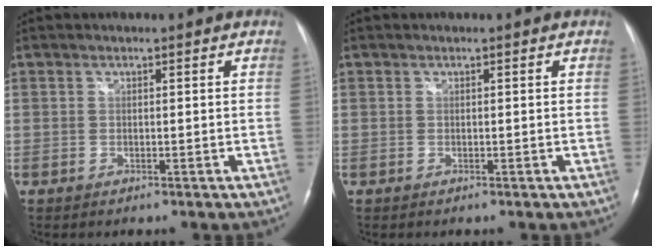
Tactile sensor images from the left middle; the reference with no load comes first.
{"total": 0.0}